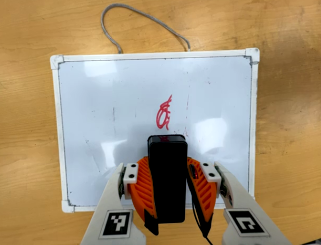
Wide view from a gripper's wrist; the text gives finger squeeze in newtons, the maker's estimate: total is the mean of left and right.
{"total": 6.2, "left": 5.2, "right": 7.1}